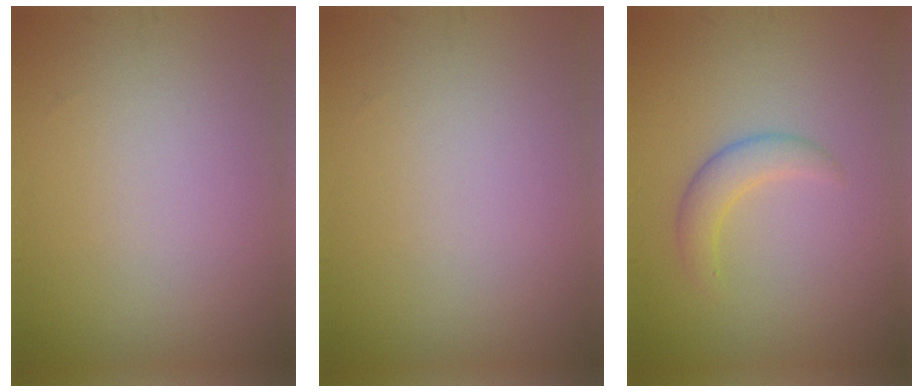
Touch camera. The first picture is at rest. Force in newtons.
{"total": 0.0}
{"total": 2.2, "press": 2.2, "slide": 0.2}